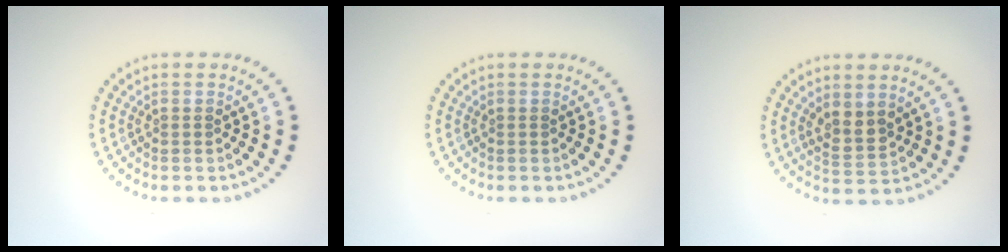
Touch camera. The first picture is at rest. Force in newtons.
{"total": 0.0}
{"total": 2.4, "press": 2.2, "slide": 1.0}